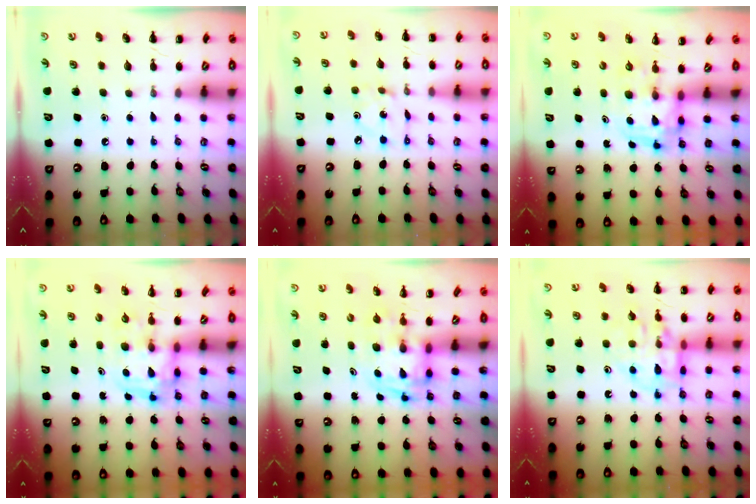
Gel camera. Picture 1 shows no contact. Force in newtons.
{"total": 2.1, "press": 2.0, "slide": 0.6}
{"total": 3.5, "press": 3.5, "slide": 0.6}
{"total": 3.4, "press": 3.3, "slide": 0.6}
{"total": 2.8, "press": 2.8, "slide": 0.5}
{"total": 13.2, "press": 13.1, "slide": 1.4}